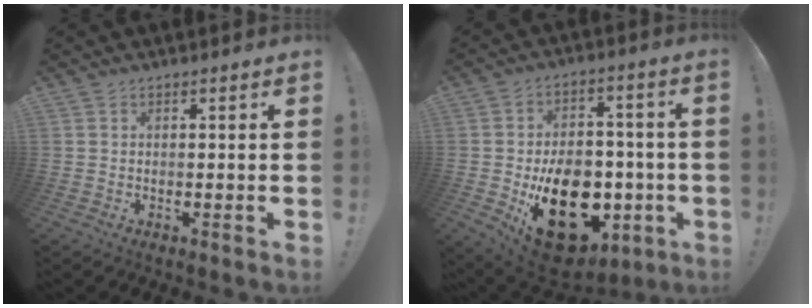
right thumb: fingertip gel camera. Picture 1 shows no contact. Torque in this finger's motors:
{"motor_torque": [0.67, 1.95, 1.55, -1.22, 0.56]}